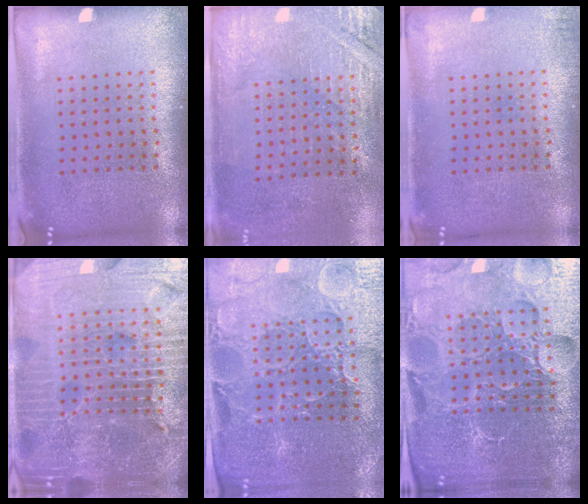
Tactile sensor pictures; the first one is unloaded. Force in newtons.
{"total": 2.8, "press": 2.6, "slide": 0.9}
{"total": 0.9, "press": 0.9, "slide": 0.2}
{"total": 6.7, "press": 5.9, "slide": 3.2}
{"total": 3.3, "press": 3.2, "slide": 0.6}
{"total": 5.8, "press": 5.4, "slide": 2.3}